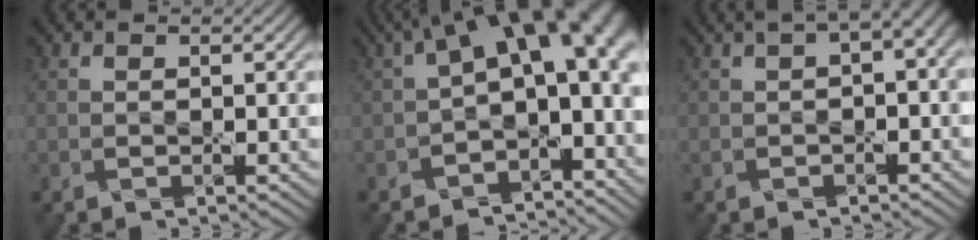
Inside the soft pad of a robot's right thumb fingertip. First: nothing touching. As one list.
[{"total": 15.1, "force": [1.7, 8.0, 12.7], "torque": [-0.182, -0.009, 0.050]}, {"total": 4.2, "force": [1.1, 1.3, 3.8], "torque": [-0.052, 0.008, 0.017]}]